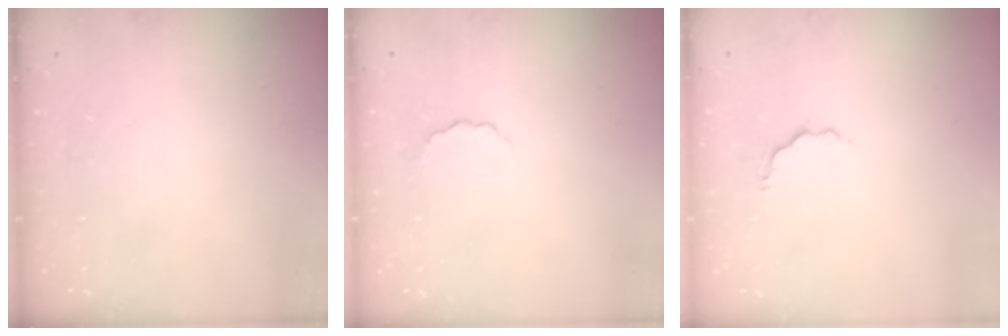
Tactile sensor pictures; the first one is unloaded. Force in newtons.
{"total": 3.1, "press": 3.0, "slide": 0.9}
{"total": 3.1, "press": 3.0, "slide": 0.6}